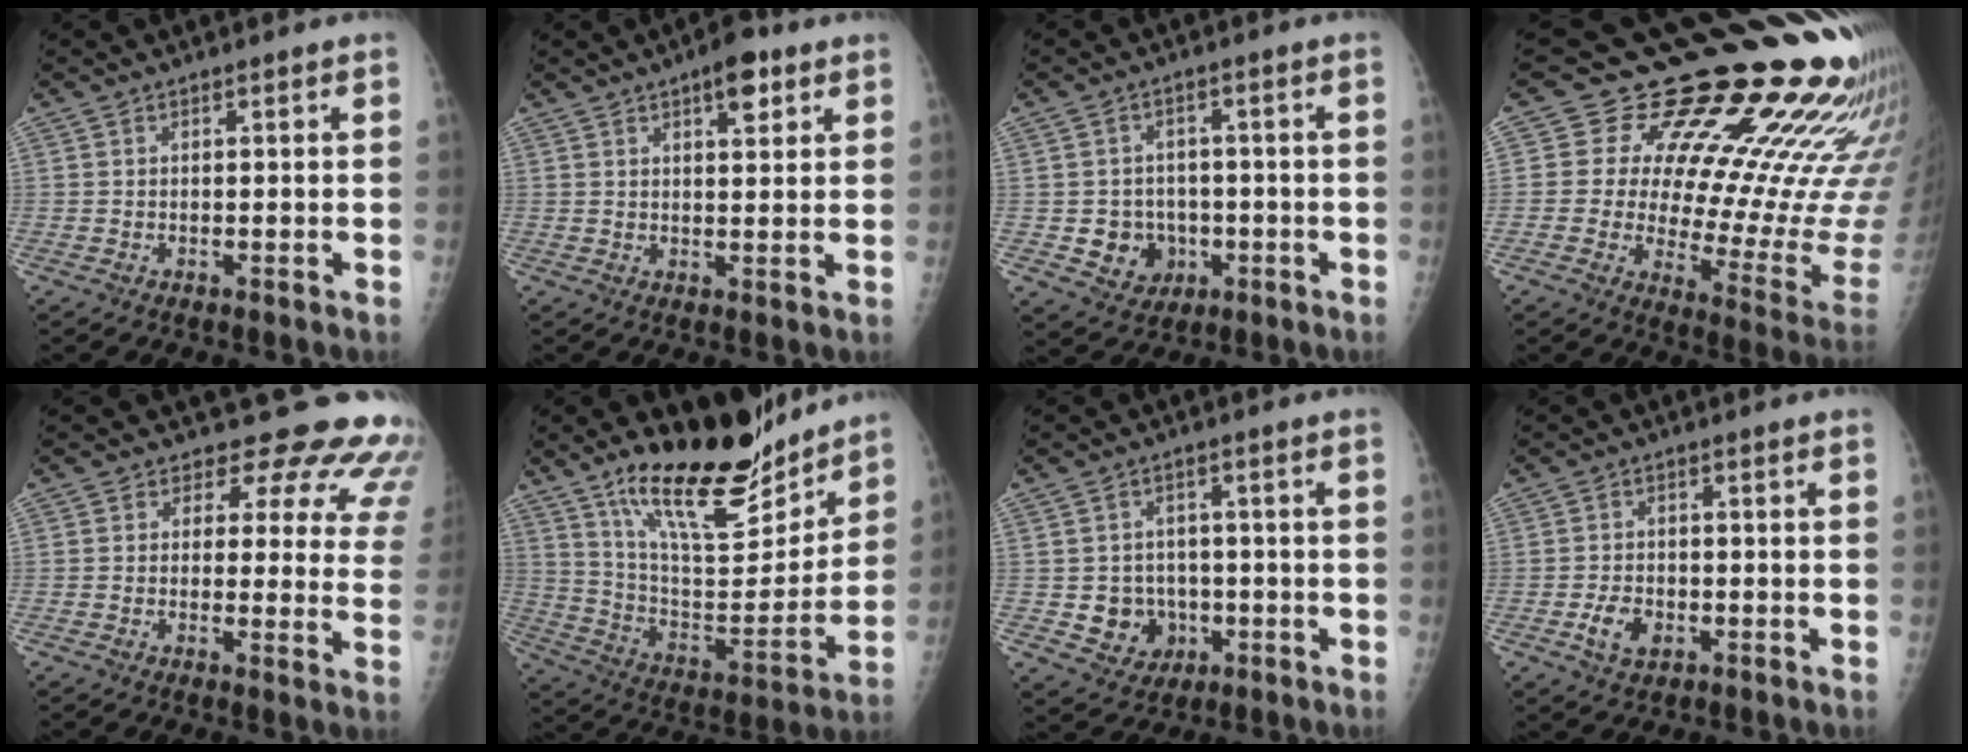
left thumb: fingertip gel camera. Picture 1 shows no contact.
{"total": 5.9, "force": [3.3, 2.4, 4.3], "torque": [-0.044, -0.012, 0.041]}
{"total": 7.1, "force": [-1.4, 6.4, 2.6], "torque": [-0.006, 0.010, -0.014]}
{"total": 26.0, "force": [17.9, 9.3, 16.4], "torque": [-0.185, -0.116, 0.226]}
{"total": 15.0, "force": [13.1, 6.2, 3.6], "torque": [0.015, -0.093, 0.115]}
{"total": 22.2, "force": [17.0, 7.2, 12.2], "torque": [-0.150, -0.104, 0.289]}
{"total": 7.3, "force": [-1.4, 6.6, 2.6], "torque": [-0.005, 0.010, -0.013]}
{"total": 4.6, "force": [-1.6, 3.2, 2.9], "torque": [-0.043, 0.004, -0.026]}